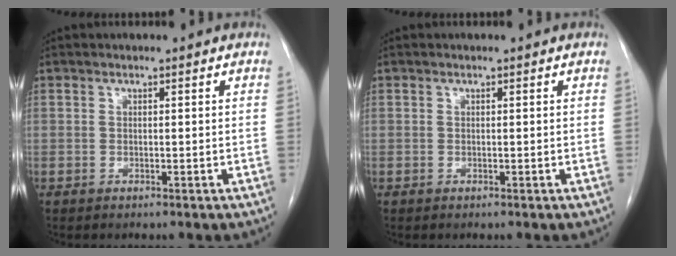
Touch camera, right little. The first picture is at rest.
{"total": 0.0}